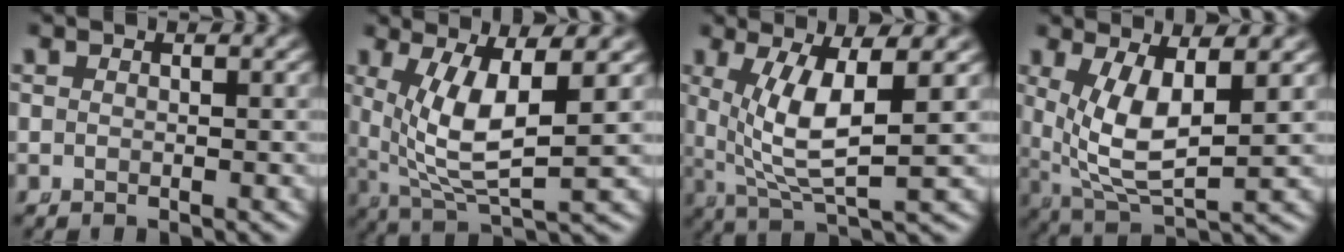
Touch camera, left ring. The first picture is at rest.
{"total": 8.0, "force": [1.0, 3.8, 6.9], "torque": [-0.136, -0.024, 0.037]}
{"total": 7.0, "force": [1.0, 2.7, 6.4], "torque": [-0.121, -0.014, 0.032]}
{"total": 7.8, "force": [1.0, 4.5, 6.4], "torque": [-0.140, -0.032, 0.037]}